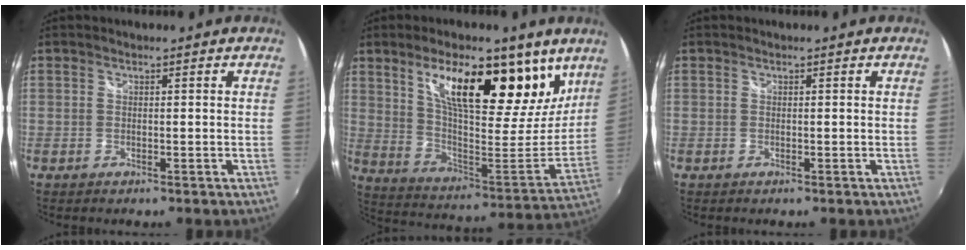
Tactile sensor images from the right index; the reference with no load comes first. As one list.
[{"total": 24.3, "force": [14.3, 8.9, 17.4], "torque": [-0.267, 0.001, 0.246]}, {"total": 0.0}]